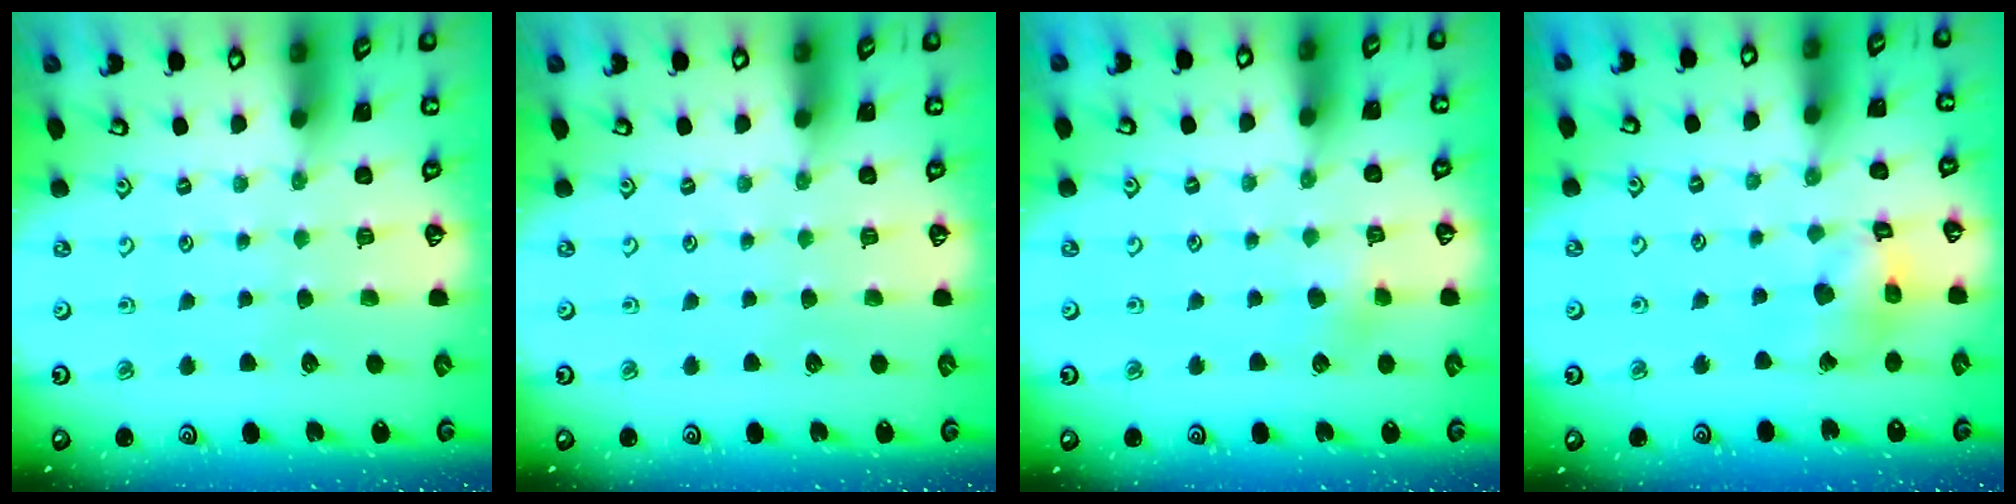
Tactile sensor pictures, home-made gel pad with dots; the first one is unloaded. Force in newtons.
{"total": 0.0}
{"total": 3.8, "press": 3.8, "slide": 0.5}
{"total": 10.2, "press": 10.2, "slide": 1.2}